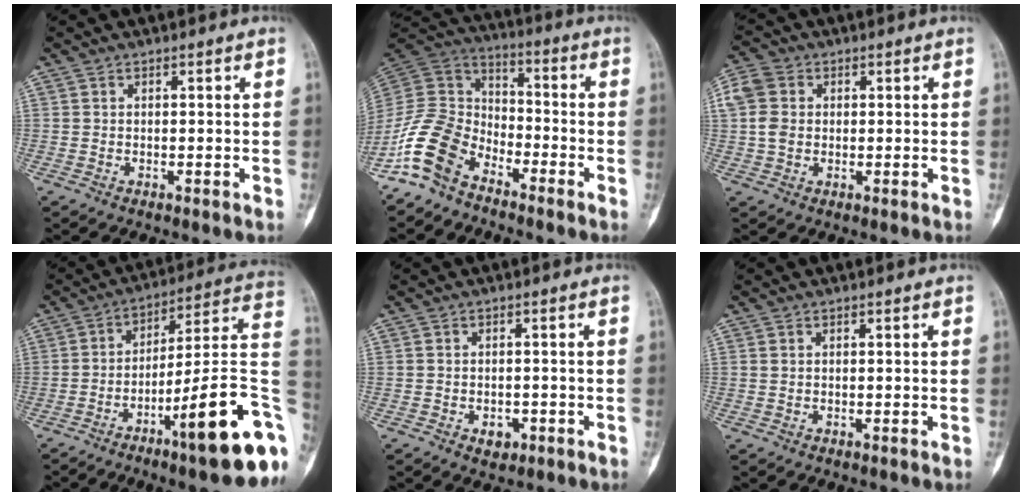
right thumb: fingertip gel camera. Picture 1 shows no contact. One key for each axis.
{"total": 12.7, "fx": -8.6, "fy": 7.5, "fz": 5.7, "tx": -0.104, "ty": 0.072, "tz": -0.182}
{"total": 6.2, "fx": 0.9, "fy": 5.0, "fz": 3.5, "tx": -0.079, "ty": 0.010, "tz": 0.012}
{"total": 21.5, "fx": -8.4, "fy": 3.6, "fz": 19.5, "tx": -0.229, "ty": 0.051, "tz": -0.122}
{"total": 2.6, "fx": -1.2, "fy": 1.7, "fz": 1.5, "tx": -0.010, "ty": 0.005, "tz": -0.011}
{"total": 0.5, "fx": 0.2, "fy": 0.4, "fz": 0.3, "tx": -0.004, "ty": 0.002, "tz": 0.003}